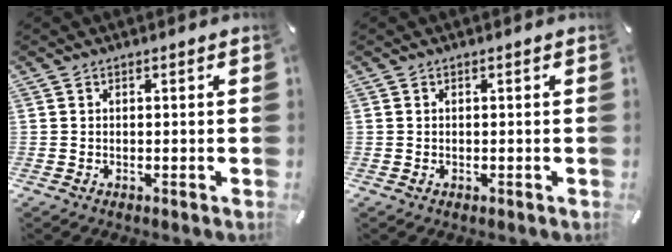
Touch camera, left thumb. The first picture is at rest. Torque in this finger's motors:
{"motor_torque": [0.05, -0.05, 0.01, 0.03, -0.01]}